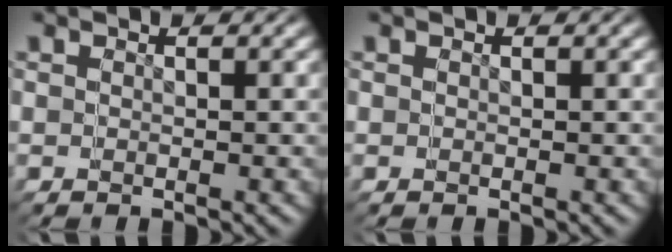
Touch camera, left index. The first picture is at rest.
{"total": 0.0}